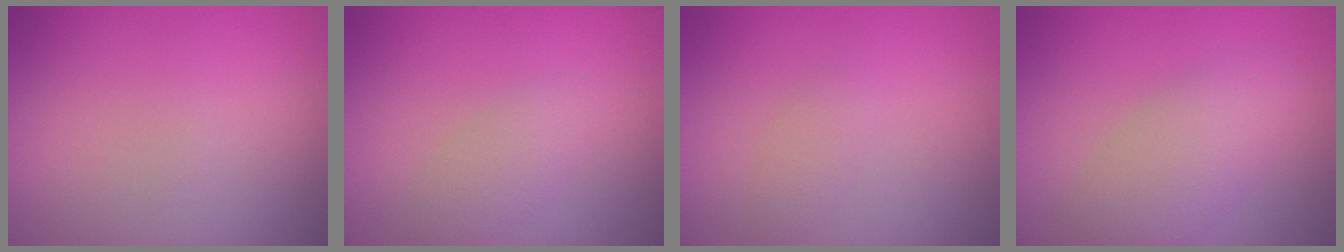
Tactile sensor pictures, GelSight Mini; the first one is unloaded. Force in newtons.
{"total": 2.0, "press": 2.0, "slide": 0.1}
{"total": 1.2, "press": 1.2, "slide": 0.1}
{"total": 4.3, "press": 4.3, "slide": 0.1}